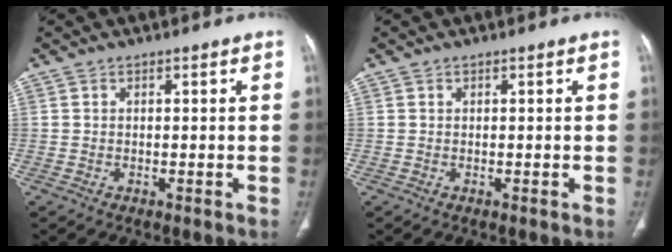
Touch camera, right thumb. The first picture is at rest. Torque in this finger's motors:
{"motor_torque": [0.17, 0.59, 0.09, 0.24, -0.04]}